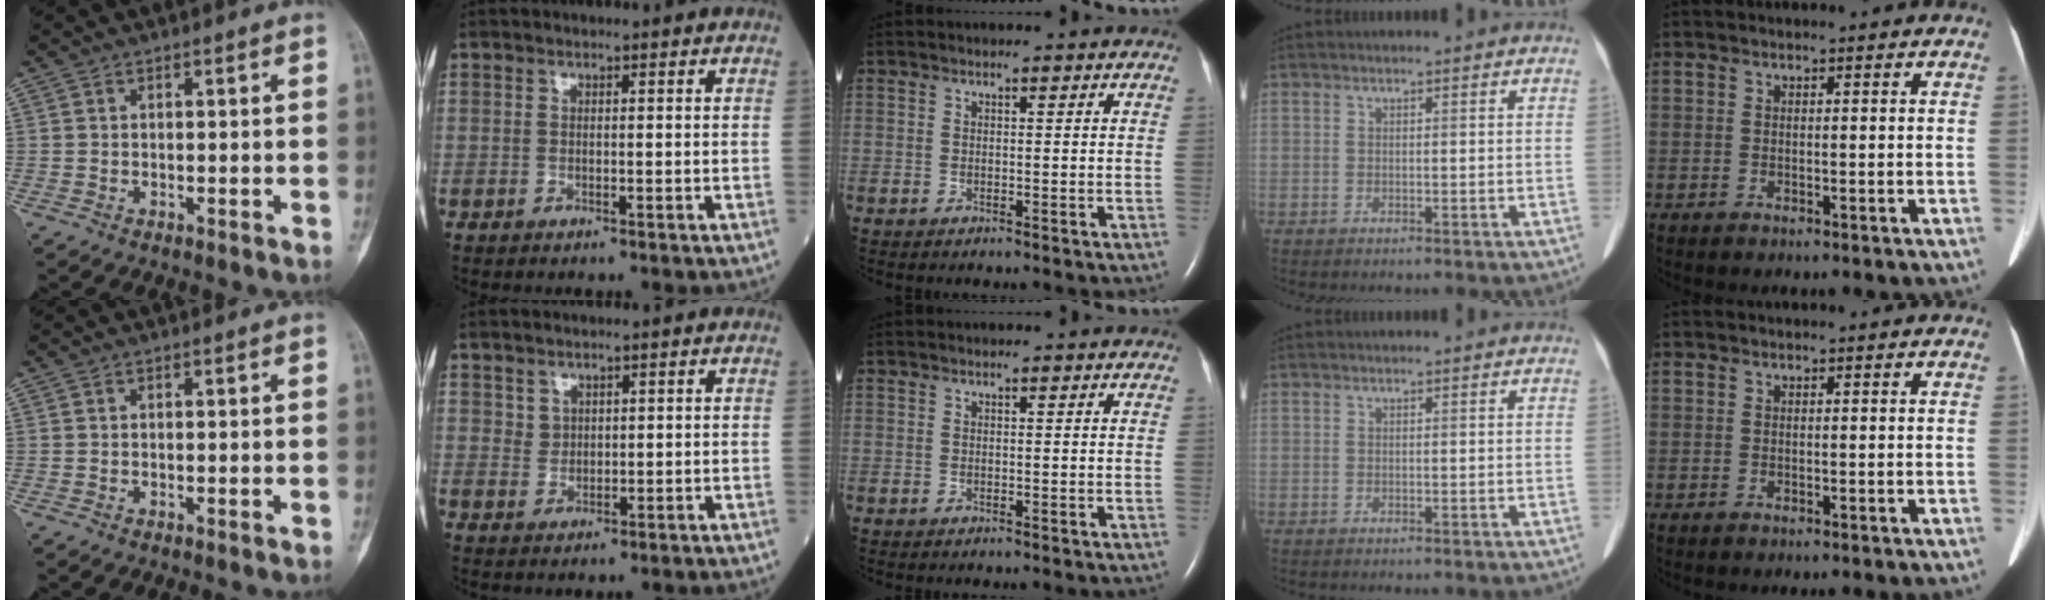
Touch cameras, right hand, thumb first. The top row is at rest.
{"index": {"total": 1.6, "force": [0.9, 1.3, 0.2], "torque": [0.004, 0.002, 0.015]}}